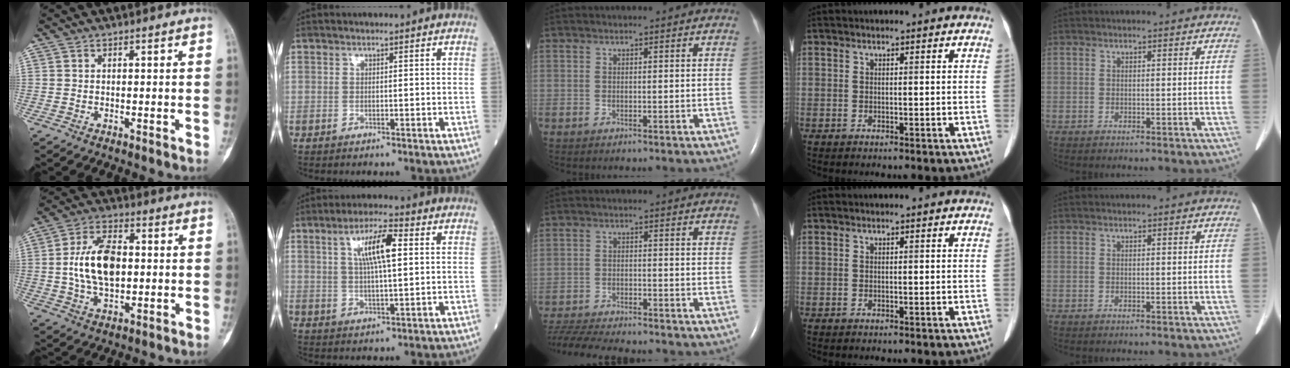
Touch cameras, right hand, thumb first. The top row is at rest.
{"thumb": {"total": 12.6, "force": [0.4, 7.2, 10.4], "torque": [-0.184, 0.009, 0.008]}, "index": {"total": 8.0, "force": [2.4, 1.4, 7.6], "torque": [-0.136, 0.012, 0.043]}, "middle": {"total": 14.6, "force": [-13.2, 2.2, 5.9], "torque": [-0.129, -0.022, -0.200]}}